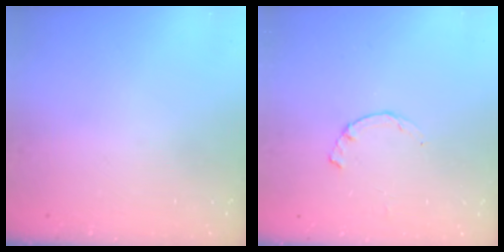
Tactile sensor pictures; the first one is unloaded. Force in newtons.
{"total": 1.2, "press": 1.1, "slide": 0.3}